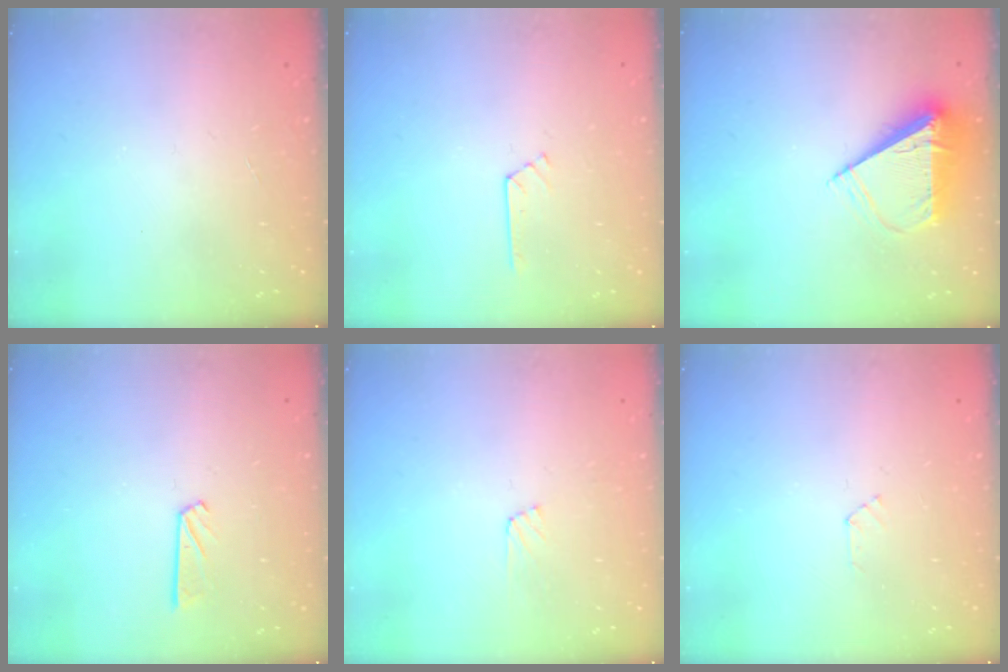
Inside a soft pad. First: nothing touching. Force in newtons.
{"total": 2.8, "press": 2.8, "slide": 0.4}
{"total": 8.3, "press": 8.3, "slide": 0.2}
{"total": 4.4, "press": 4.4, "slide": 0.2}
{"total": 7.1, "press": 7.0, "slide": 0.5}
{"total": 2.3, "press": 2.3, "slide": 0.3}